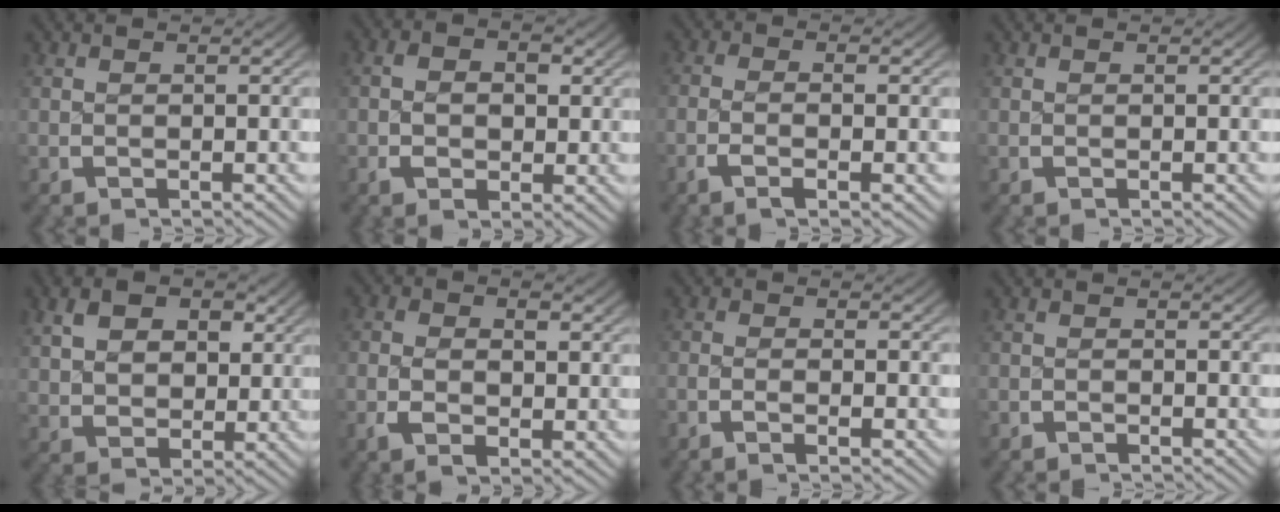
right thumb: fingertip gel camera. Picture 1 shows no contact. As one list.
[{"total": 3.4, "force": [0.0, 2.2, 2.6], "torque": [-0.042, -0.006, 0.001]}, {"total": 2.8, "force": [-1.0, 0.6, 2.6], "torque": [-0.059, 0.000, -0.019]}, {"total": 0.0}, {"total": 5.4, "force": [1.7, 3.8, 3.5], "torque": [-0.063, -0.018, 0.042]}, {"total": 3.2, "force": [-0.5, 1.8, 2.6], "torque": [-0.048, -0.006, -0.007]}, {"total": 1.7, "force": [-0.9, 0.3, 1.4], "torque": [-0.033, 0.001, -0.022]}, {"total": 1.0, "force": [-0.9, 0.3, -0.2], "torque": [0.008, 0.002, -0.022]}]